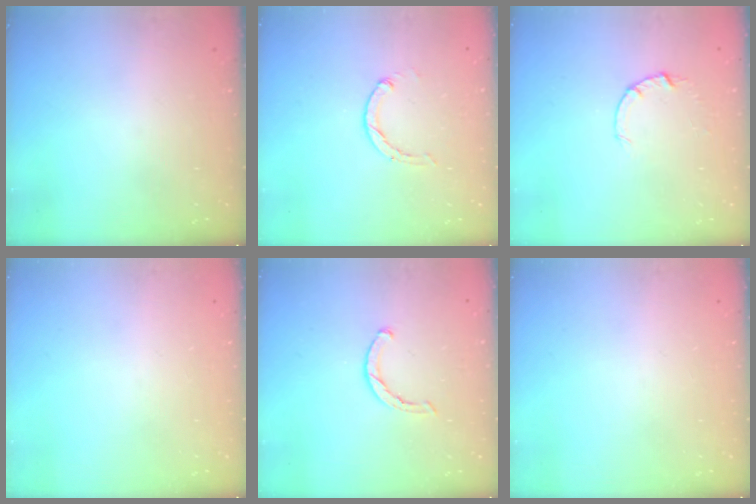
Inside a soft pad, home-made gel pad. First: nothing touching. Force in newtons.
{"total": 0.8, "press": 0.8, "slide": 0.2}
{"total": 2.6, "press": 2.6, "slide": 0.4}
{"total": 0.0}
{"total": 1.8, "press": 1.8, "slide": 0.3}
{"total": 0.0}